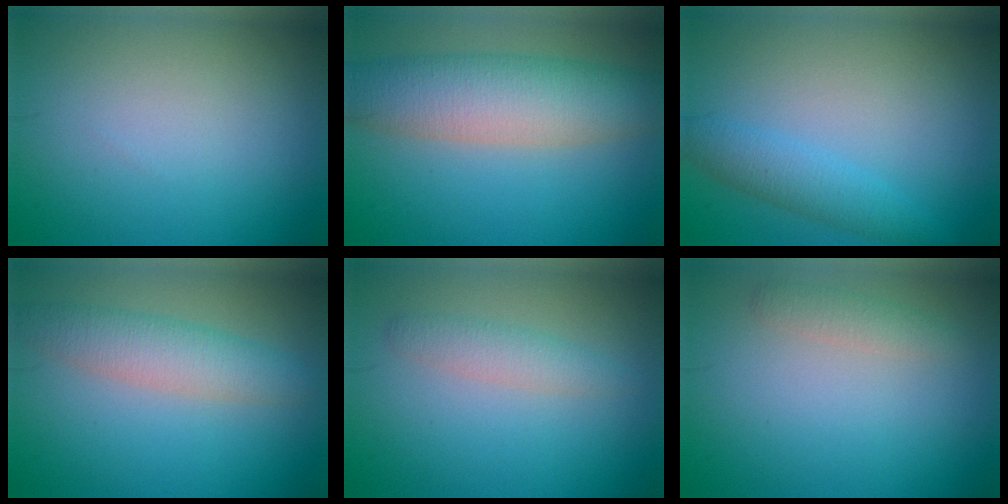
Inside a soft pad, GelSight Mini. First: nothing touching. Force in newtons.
{"total": 7.6, "press": 7.6, "slide": 0.5}
{"total": 2.7, "press": 2.7, "slide": 0.1}
{"total": 4.0, "press": 4.0, "slide": 0.1}
{"total": 2.0, "press": 2.0, "slide": 0.1}
{"total": 1.5, "press": 1.5, "slide": 0.0}